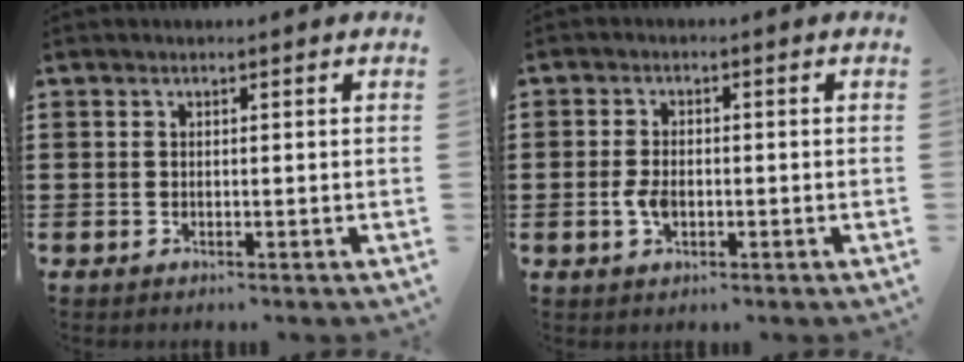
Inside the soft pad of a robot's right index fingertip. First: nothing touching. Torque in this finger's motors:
{"motor_torque": [1.70, 0.44, -0.01, -0.07]}